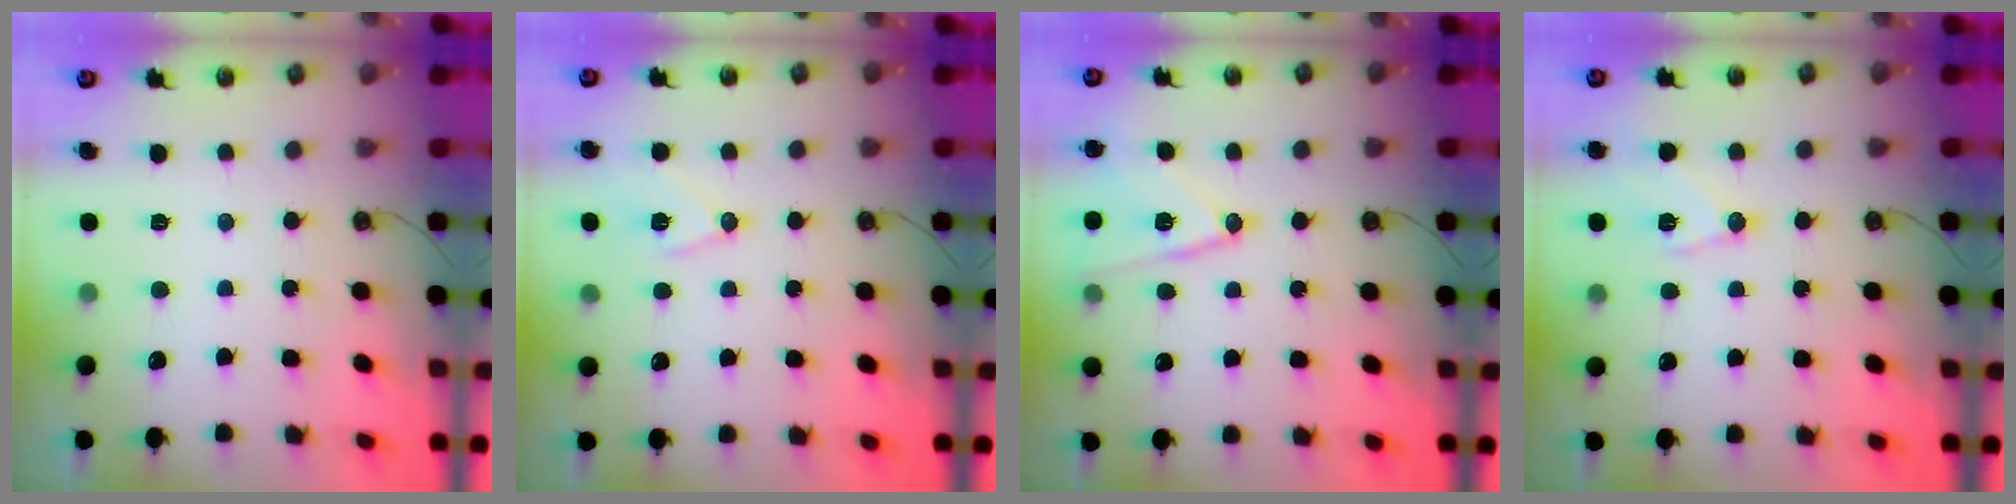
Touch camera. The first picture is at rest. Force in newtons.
{"total": 9.0, "press": 8.6, "slide": 2.7}
{"total": 12.3, "press": 12.3, "slide": 0.2}
{"total": 9.3, "press": 9.3, "slide": 0.8}